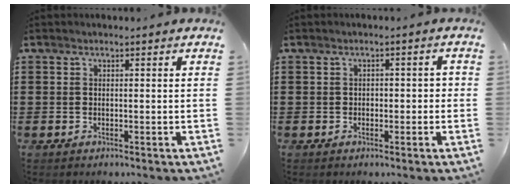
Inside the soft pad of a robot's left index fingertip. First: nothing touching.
{"total": 1.4, "force": [-0.4, 1.0, 0.8], "torque": [-0.020, 0.007, -0.013]}